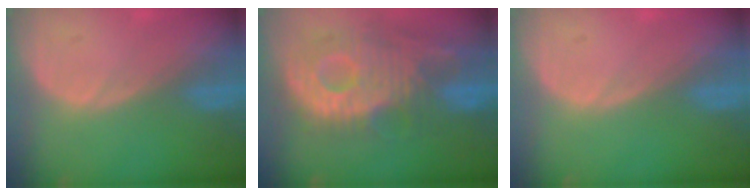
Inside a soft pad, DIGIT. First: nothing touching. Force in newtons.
{"total": 12.2, "press": 10.9, "slide": 5.6}
{"total": 0.0}